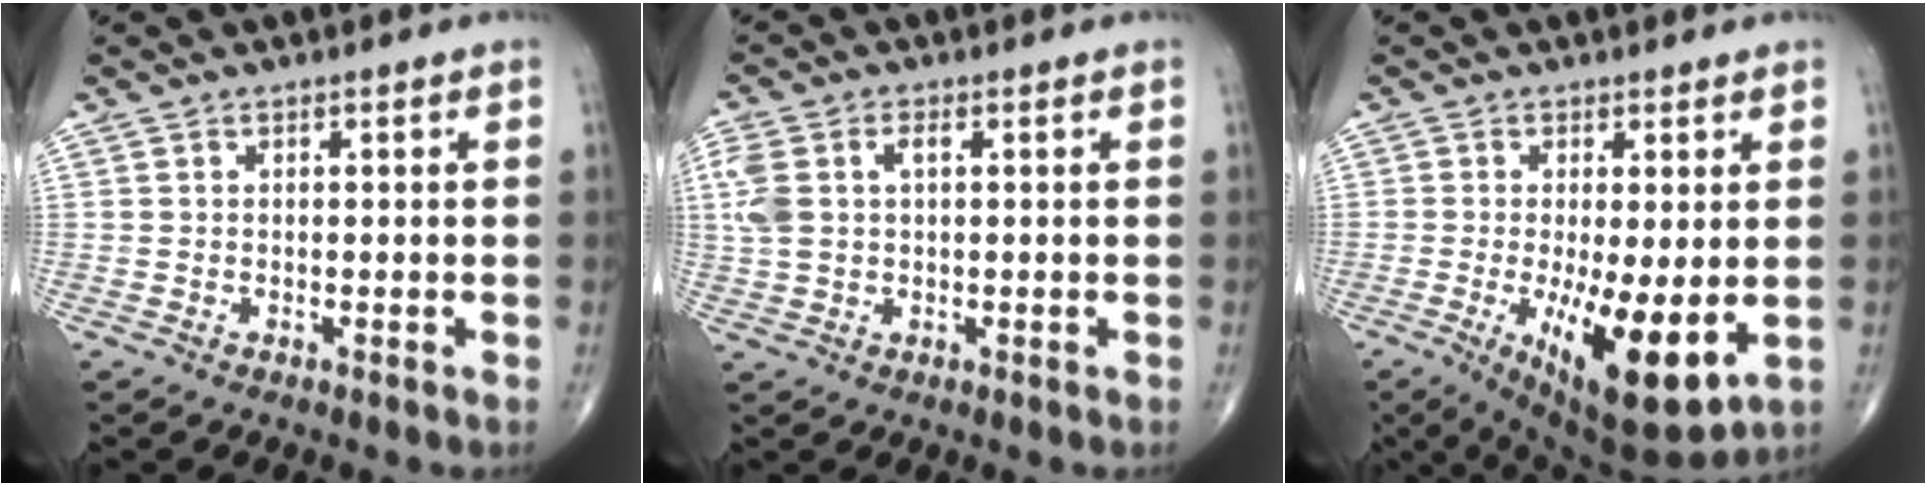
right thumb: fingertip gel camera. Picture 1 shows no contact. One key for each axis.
{"total": 7.3, "fx": 1.5, "fy": 4.4, "fz": 5.6, "tx": -0.146, "ty": 0.021, "tz": 0.035}
{"total": 13.0, "fx": -2.6, "fy": 4.1, "fz": 12.0, "tx": -0.193, "ty": -0.029, "tz": -0.028}